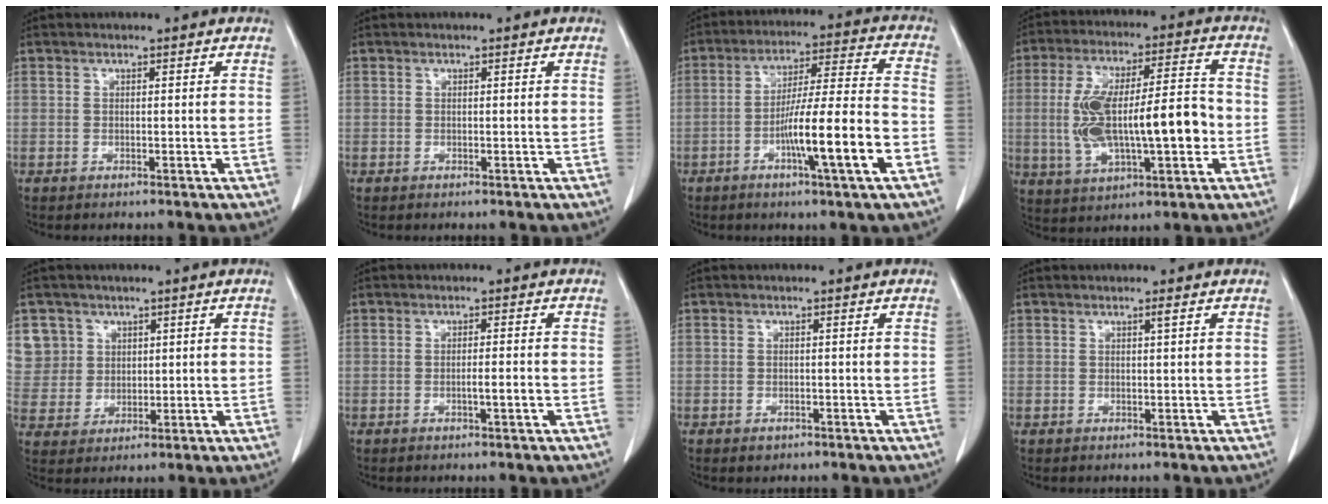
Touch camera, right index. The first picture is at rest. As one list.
[{"total": 0.0}, {"total": 13.8, "force": [-5.1, -0.2, 12.8], "torque": [-0.214, 0.003, -0.084]}, {"total": 16.0, "force": [-1.8, 4.5, 15.3], "torque": [-0.286, 0.024, -0.018]}, {"total": 7.5, "force": [3.3, 6.7, 0.0], "torque": [0.004, 0.016, 0.079]}, {"total": 1.9, "force": [-0.7, -0.1, 1.7], "torque": [-0.029, 0.001, -0.010]}, {"total": 1.3, "force": [-0.9, 0.8, 0.4], "torque": [-0.010, 0.001, -0.006]}, {"total": 0.6, "force": [0.2, -0.1, 0.5], "torque": [-0.013, -0.001, 0.008]}]